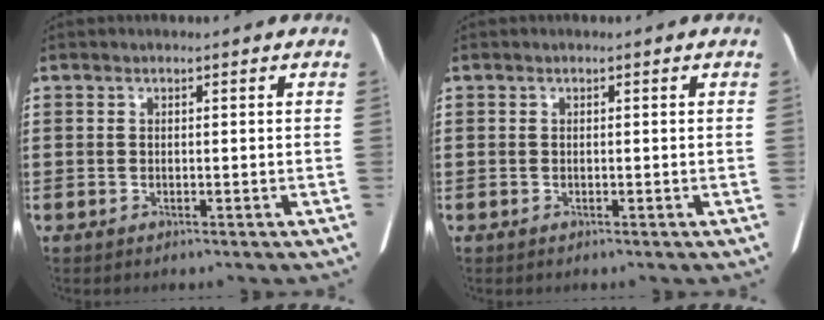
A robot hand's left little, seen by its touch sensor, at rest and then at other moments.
{"total": 0.0}